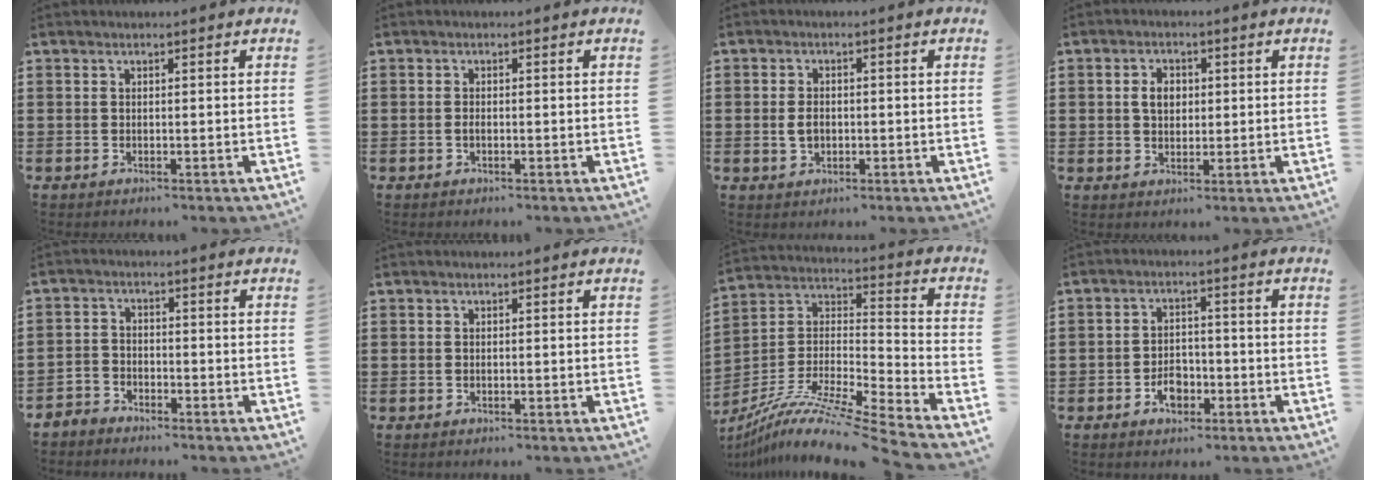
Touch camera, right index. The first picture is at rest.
{"total": 0.8, "force": [-0.3, 0.3, 0.6], "torque": [-0.014, -0.005, -0.004]}
{"total": 2.6, "force": [-0.3, 1.9, 1.9], "torque": [-0.038, 0.005, -0.007]}
{"total": 3.3, "force": [0.4, 2.4, 2.2], "torque": [-0.050, 0.012, 0.006]}
{"total": 2.7, "force": [-2.5, 1.0, 0.1], "torque": [-0.016, 0.002, -0.058]}
{"total": 0.0}
{"total": 10.9, "force": [-9.1, 0.1, 5.9], "torque": [-0.112, 0.000, -0.183]}
{"total": 3.8, "force": [-1.8, 2.5, 2.2], "torque": [-0.033, 0.000, -0.035]}